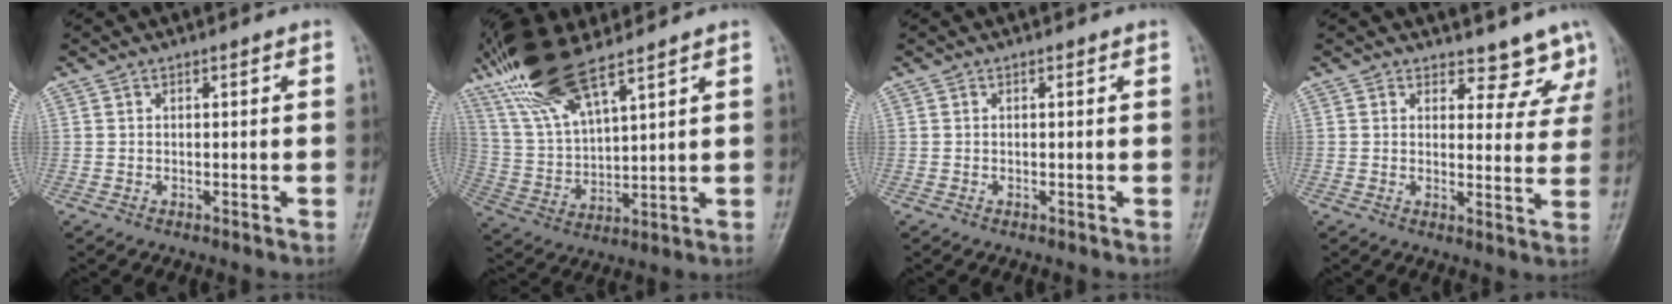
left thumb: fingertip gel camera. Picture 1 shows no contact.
{"total": 14.9, "force": [10.9, 3.8, 9.5], "torque": [-0.194, -0.032, 0.223]}
{"total": 0.0}
{"total": 6.8, "force": [6.0, 3.2, 0.9], "torque": [0.030, -0.039, 0.057]}